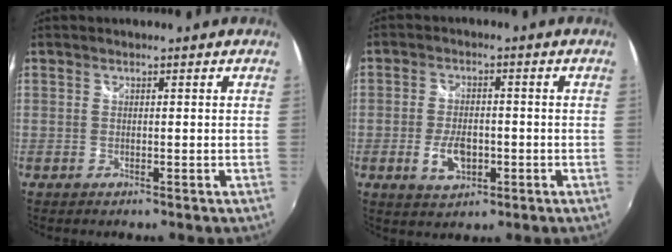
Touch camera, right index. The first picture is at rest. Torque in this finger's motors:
{"motor_torque": [0.07, -0.02, 0.01, 0.02]}